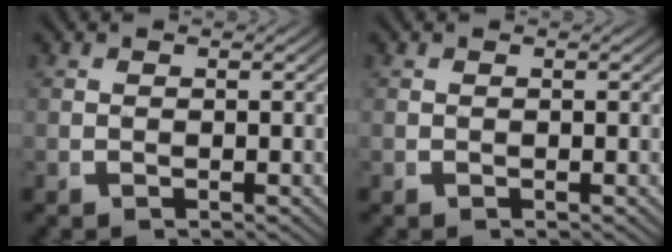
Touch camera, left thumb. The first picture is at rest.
{"total": 0.0}